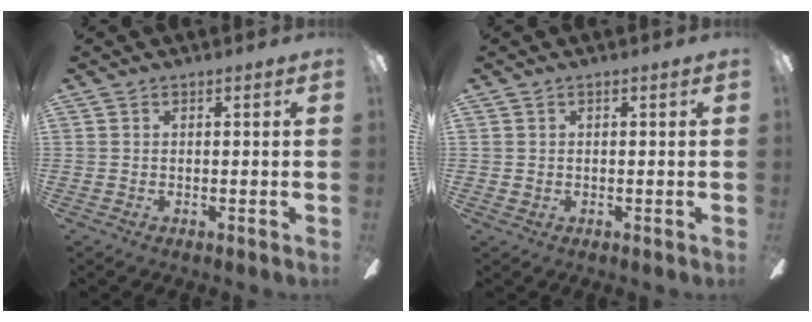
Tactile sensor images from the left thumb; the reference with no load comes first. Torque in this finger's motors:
{"motor_torque": [0.03, 0.02, -0.05, -0.13, 0.00]}